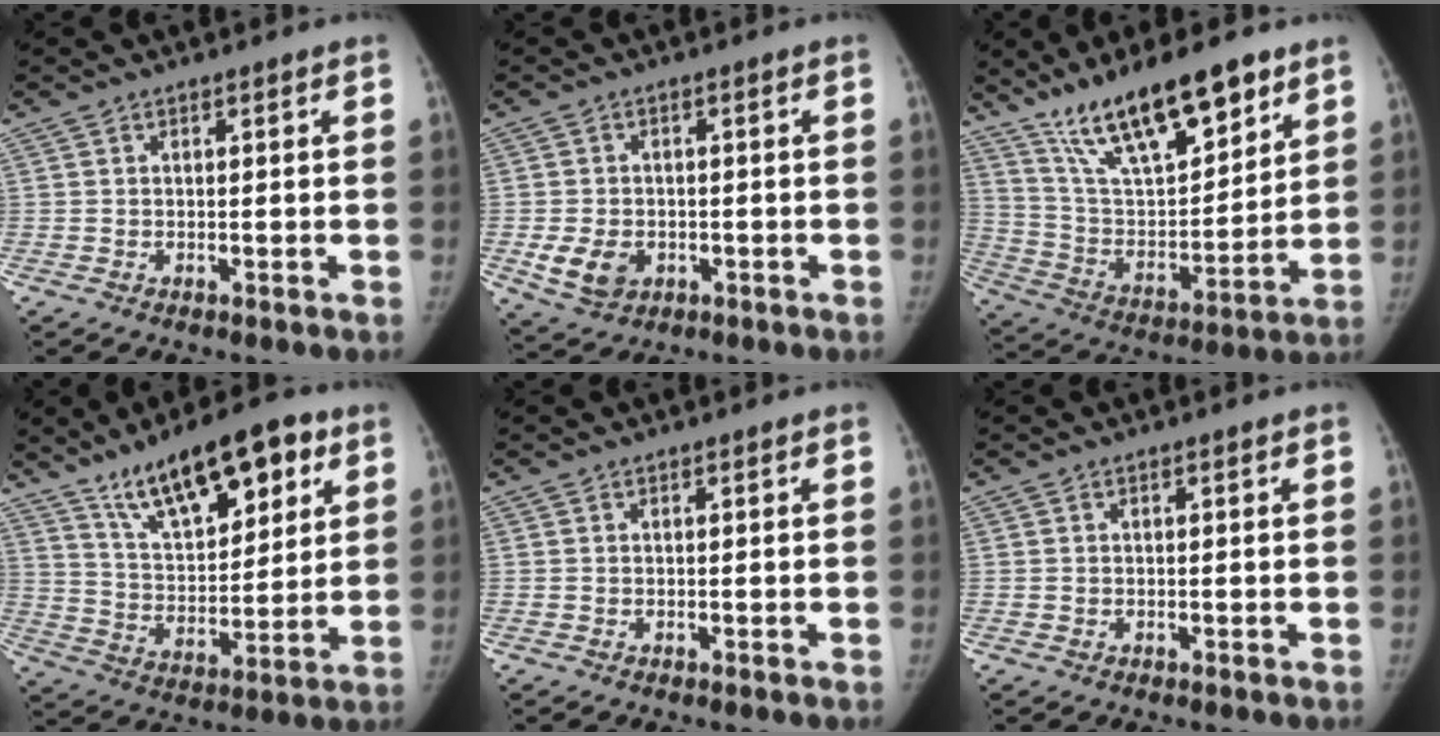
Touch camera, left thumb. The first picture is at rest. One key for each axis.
{"total": 6.5, "fx": -1.9, "fy": 5.0, "fz": 3.7, "tx": -0.059, "ty": 0.001, "tz": -0.024}
{"total": 21.4, "fx": 14.4, "fy": 7.1, "fz": 14.1, "tx": -0.208, "ty": -0.057, "tz": 0.263}
{"total": 18.7, "fx": 11.0, "fy": 7.5, "fz": 13.1, "tx": -0.172, "ty": -0.040, "tz": 0.190}
{"total": 0.0}
{"total": 0.0}